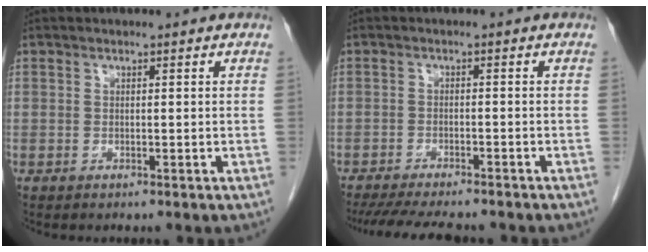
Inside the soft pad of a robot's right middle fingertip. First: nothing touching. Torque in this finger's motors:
{"motor_torque": [0.30, -0.18, 0.04, 0.03]}